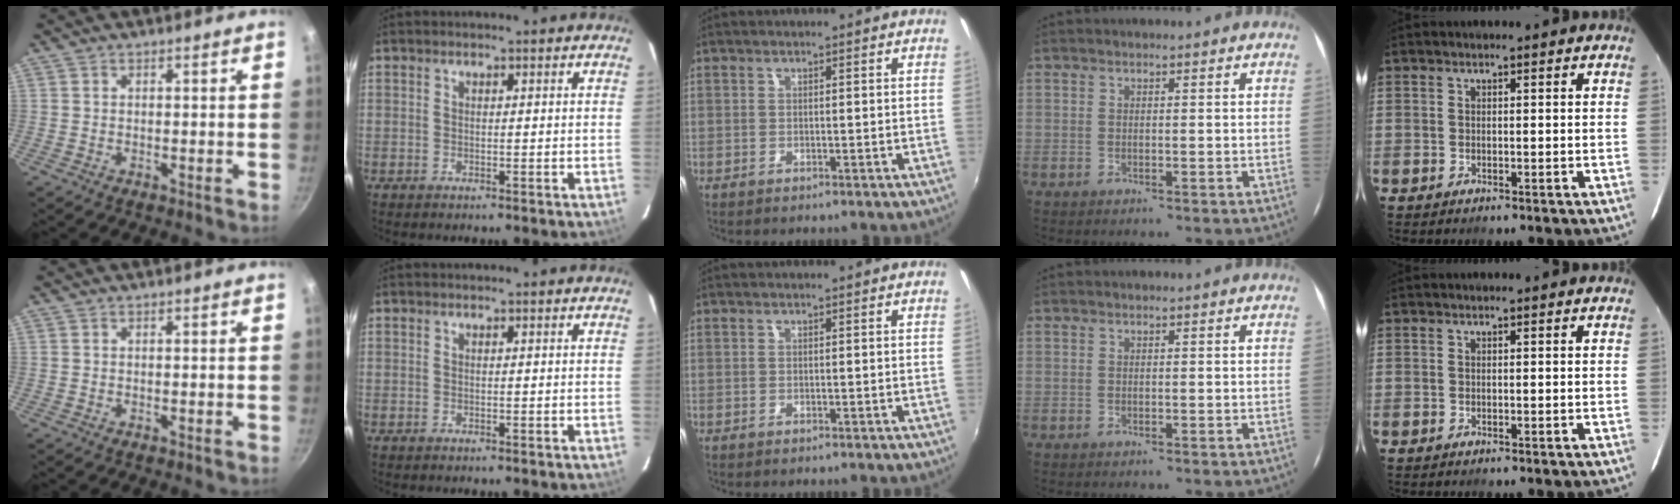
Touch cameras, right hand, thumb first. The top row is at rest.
{}